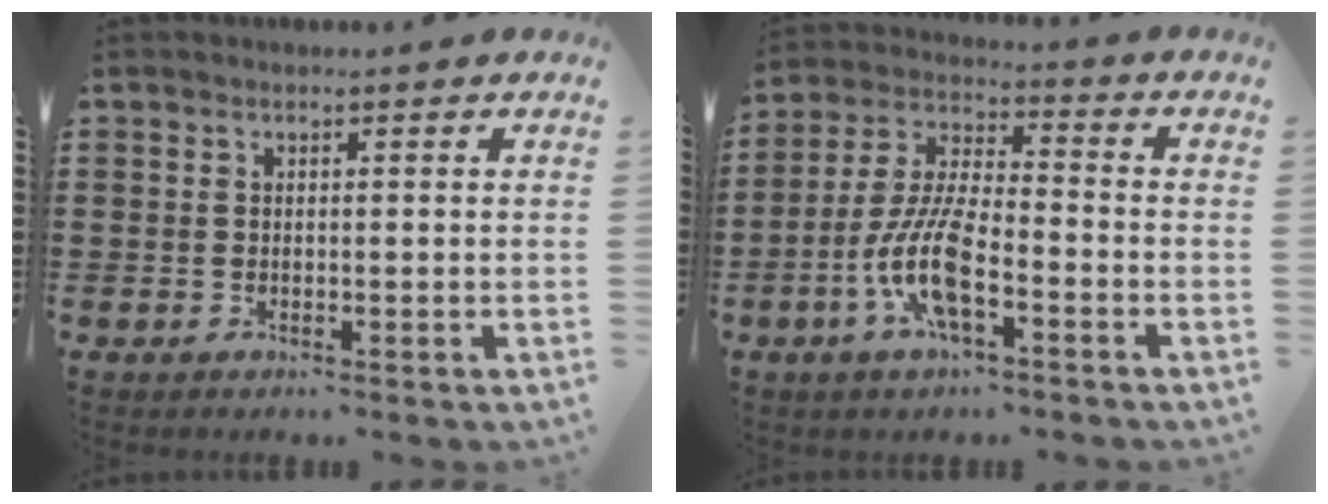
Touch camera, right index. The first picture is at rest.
{"total": 10.3, "force": [-3.9, 3.4, 8.9], "torque": [-0.207, -0.006, -0.079]}